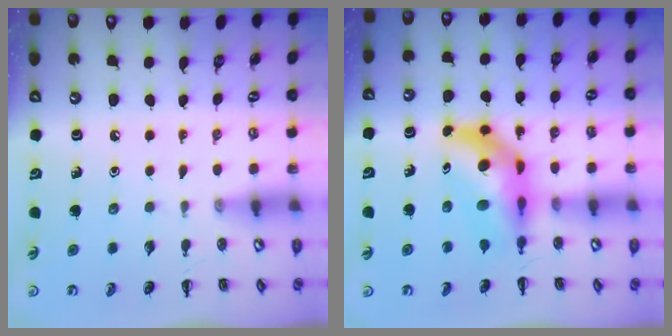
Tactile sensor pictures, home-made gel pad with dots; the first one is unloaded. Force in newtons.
{"total": 7.6, "press": 7.2, "slide": 2.4}